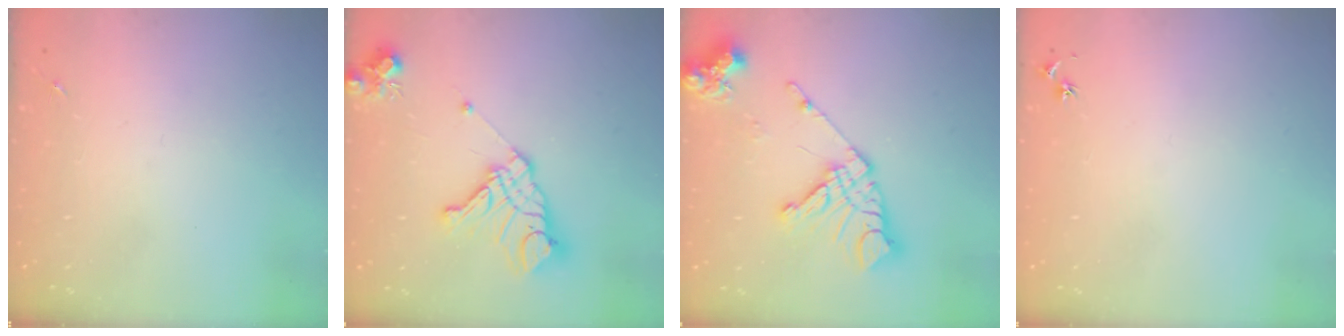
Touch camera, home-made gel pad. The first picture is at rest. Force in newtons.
{"total": 15.8, "press": 15.7, "slide": 1.7}
{"total": 16.8, "press": 16.7, "slide": 2.2}
{"total": 3.0, "press": 2.9, "slide": 0.4}